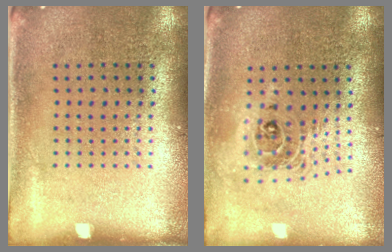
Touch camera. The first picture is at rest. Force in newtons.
{"total": 1.9, "press": 1.5, "slide": 1.3}